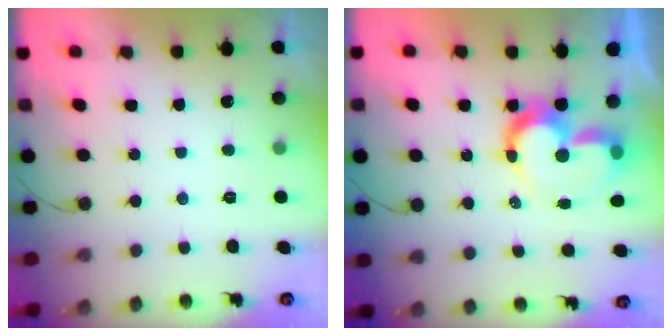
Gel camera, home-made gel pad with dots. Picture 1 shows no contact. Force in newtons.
{"total": 11.8, "press": 11.8, "slide": 1.0}